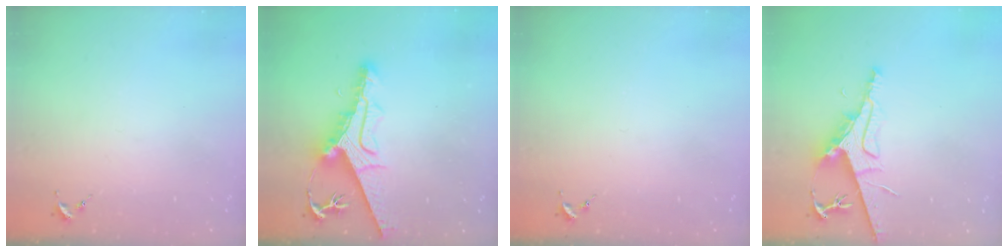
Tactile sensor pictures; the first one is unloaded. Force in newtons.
{"total": 13.0, "press": 12.8, "slide": 1.8}
{"total": 0.0}
{"total": 9.7, "press": 9.6, "slide": 1.2}